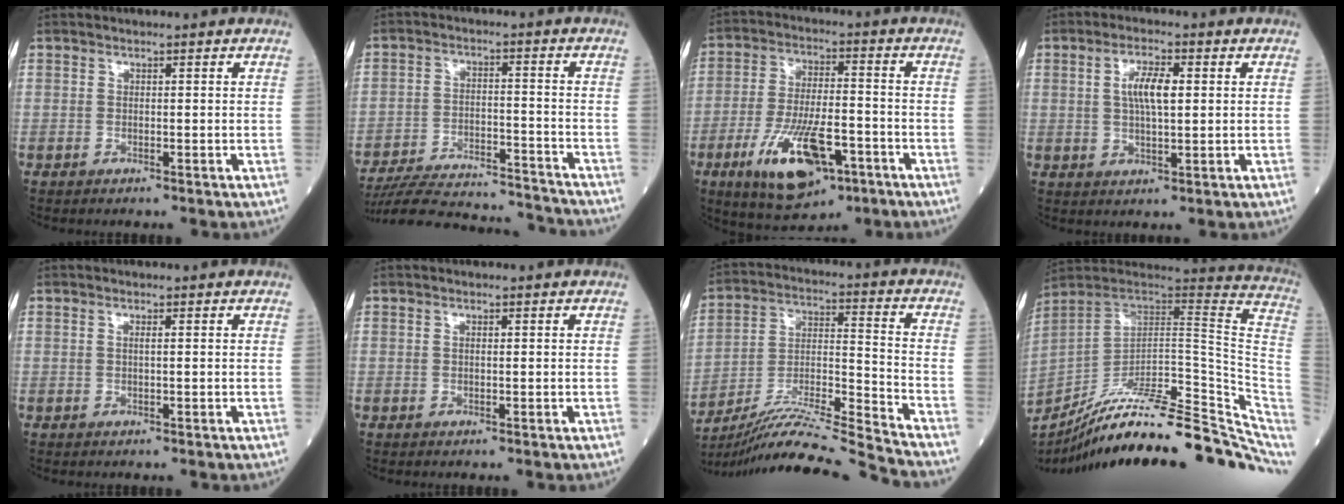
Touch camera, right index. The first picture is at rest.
{"total": 17.5, "force": [-16.9, 2.2, 4.0], "torque": [-0.085, 0.004, -0.249]}
{"total": 13.9, "force": [-6.4, 4.8, 11.3], "torque": [-0.215, -0.011, -0.102]}
{"total": 5.6, "force": [1.1, 1.4, 5.3], "torque": [-0.103, 0.007, 0.022]}
{"total": 0.7, "force": [0.1, 0.0, 0.7], "torque": [-0.015, 0.000, 0.001]}
{"total": 0.5, "force": [0.1, 0.1, 0.5], "torque": [-0.012, 0.000, 0.001]}
{"total": 18.8, "force": [-17.6, -3.0, 5.9], "torque": [-0.112, -0.006, -0.304]}
{"total": 30.4, "force": [-23.8, 6.3, 17.9], "torque": [-0.174, -0.007, -0.340]}